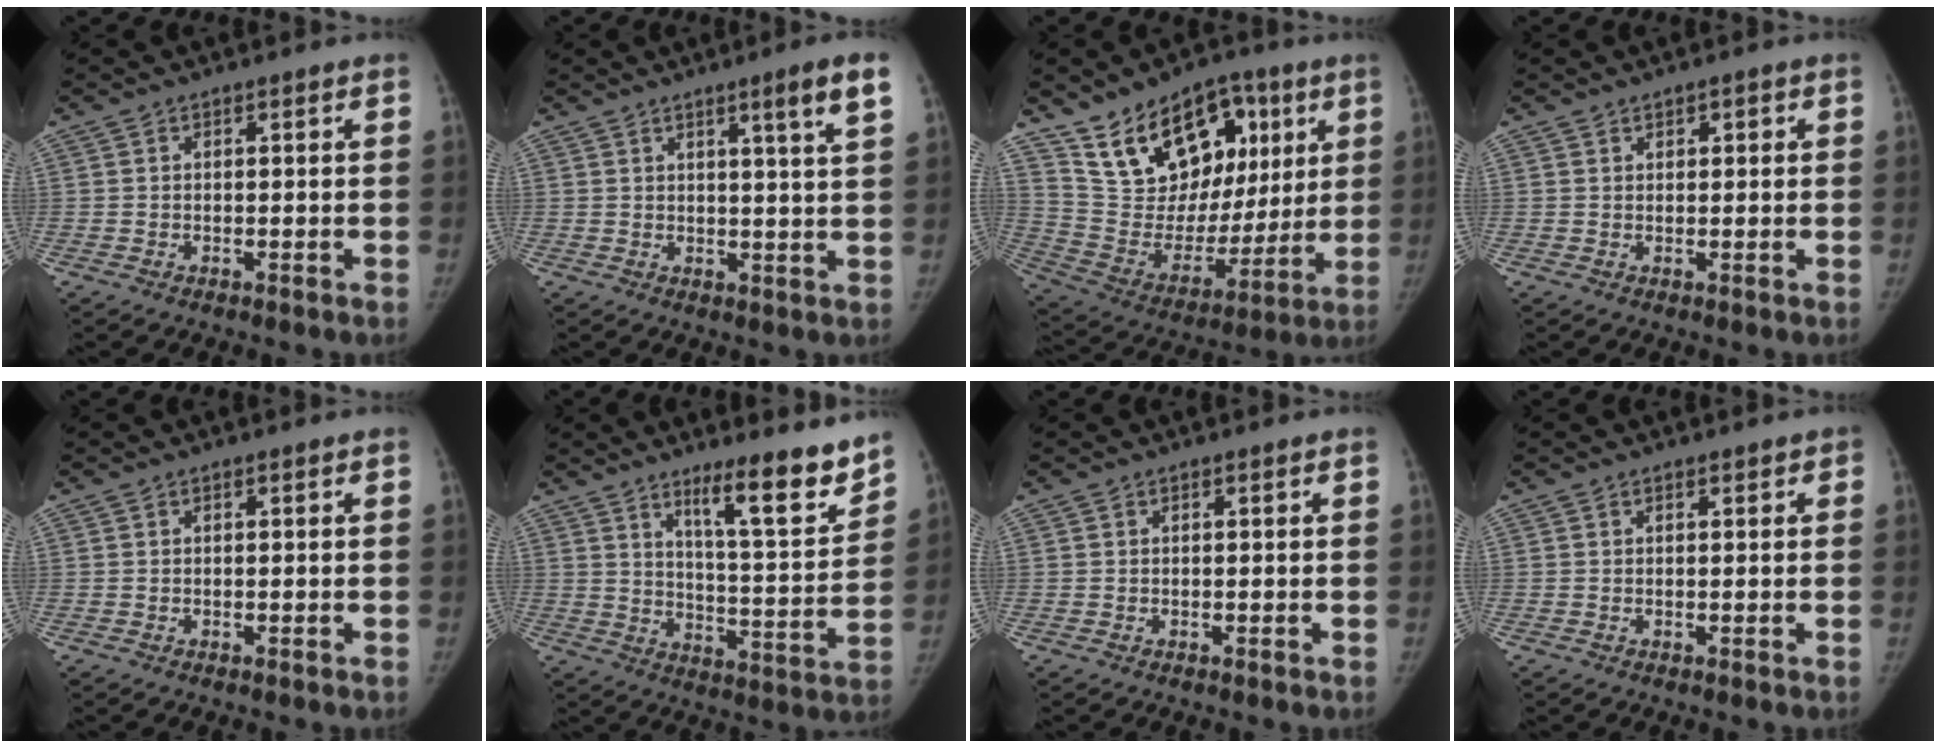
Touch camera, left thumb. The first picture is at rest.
{"total": 6.4, "force": [3.5, -0.5, 5.3], "torque": [-0.074, -0.024, 0.051]}
{"total": 22.1, "force": [11.1, 14.3, 12.6], "torque": [-0.150, -0.026, 0.203]}
{"total": 1.8, "force": [0.9, 1.1, 1.1], "torque": [-0.007, -0.002, 0.014]}
{"total": 0.0}
{"total": 14.5, "force": [10.8, 1.9, 9.5], "torque": [-0.127, -0.085, 0.180]}
{"total": 0.0}
{"total": 0.9, "force": [0.5, 0.5, 0.5], "torque": [0.000, -0.001, 0.005]}